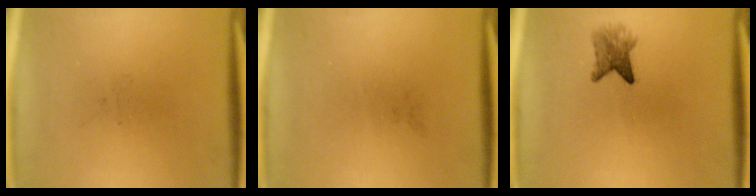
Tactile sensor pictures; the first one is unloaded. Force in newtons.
{"total": 0.0}
{"total": 3.0}